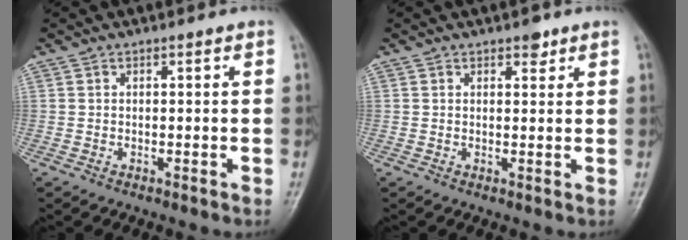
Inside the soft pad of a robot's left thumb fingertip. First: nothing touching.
{"total": 2.3, "force": [1.6, 1.1, 1.2], "torque": [-0.005, -0.008, 0.020]}